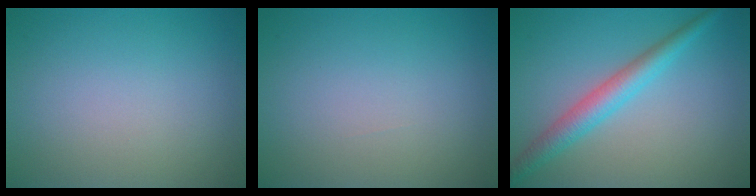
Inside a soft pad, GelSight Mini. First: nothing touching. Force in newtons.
{"total": 0.0}
{"total": 3.5, "press": 3.5, "slide": 0.1}